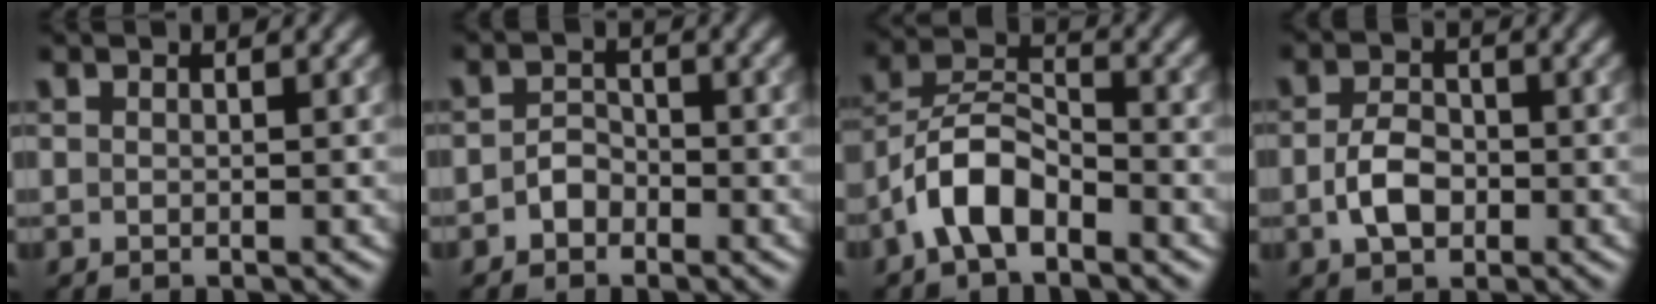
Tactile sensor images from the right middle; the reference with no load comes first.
{"total": 1.7, "force": [-1.0, 1.2, 0.7], "torque": [-0.012, 0.006, -0.020]}
{"total": 5.3, "force": [-3.2, 2.3, 3.5], "torque": [-0.060, 0.015, -0.070]}
{"total": 3.3, "force": [-0.8, 2.2, 2.4], "torque": [-0.048, 0.000, -0.017]}